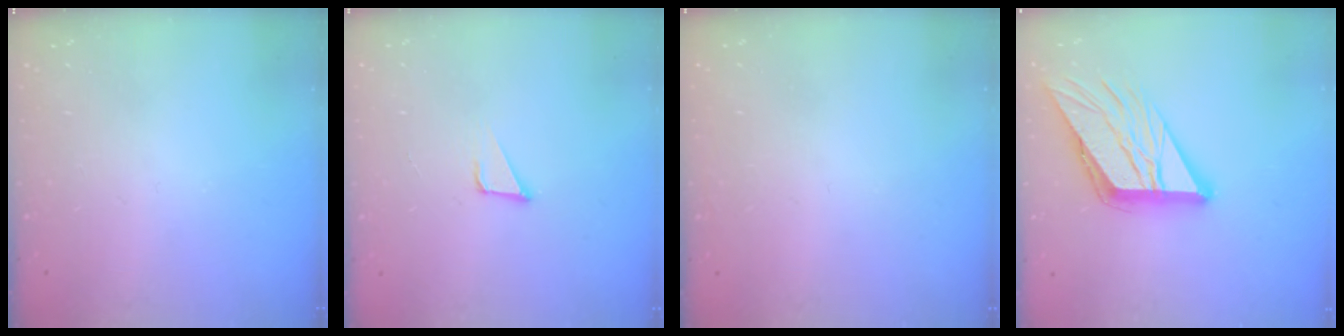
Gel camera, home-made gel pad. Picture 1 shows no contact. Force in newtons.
{"total": 2.2, "press": 2.2, "slide": 0.2}
{"total": 1.6, "press": 1.6, "slide": 0.1}
{"total": 18.8, "press": 18.6, "slide": 2.2}